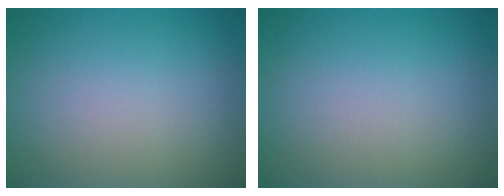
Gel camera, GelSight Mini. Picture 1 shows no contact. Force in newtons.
{"total": 0.0}